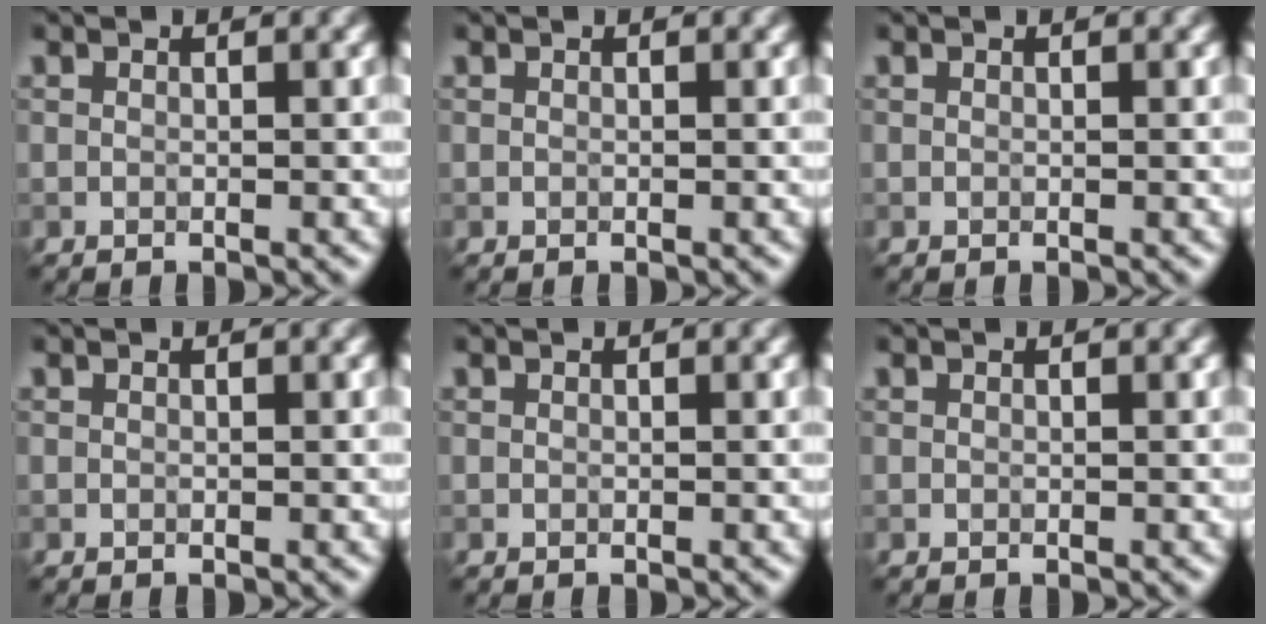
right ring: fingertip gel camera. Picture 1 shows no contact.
{"total": 0.0}
{"total": 0.0}
{"total": 0.0}
{"total": 0.0}
{"total": 0.0}